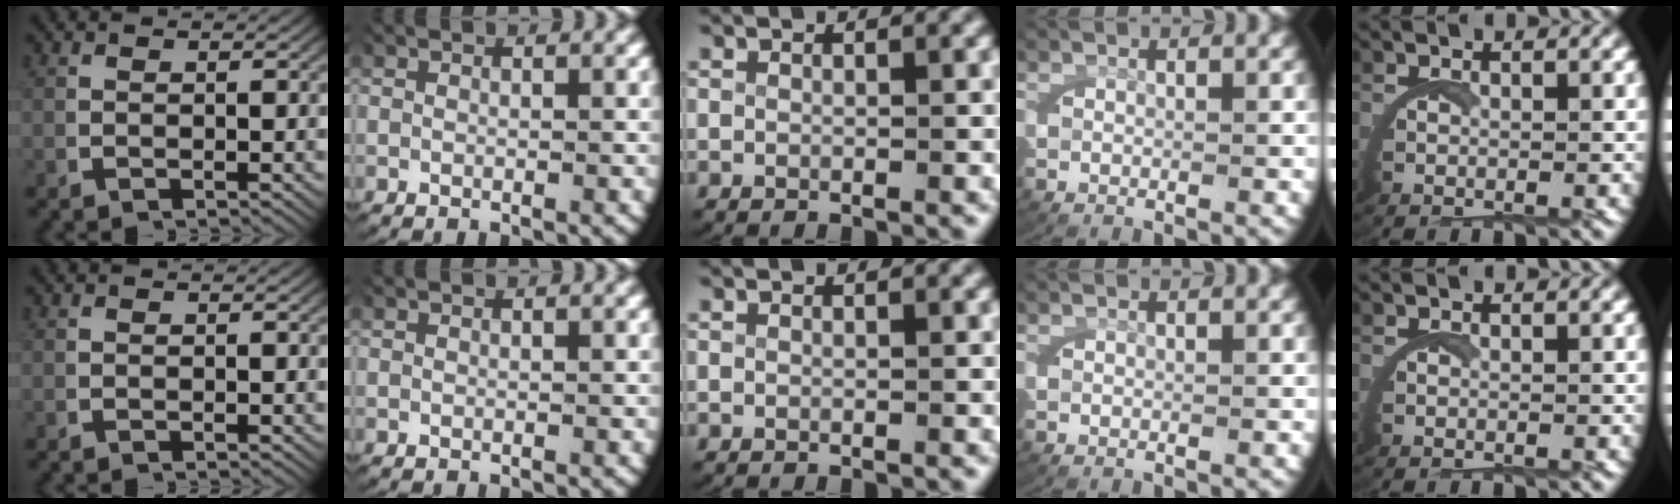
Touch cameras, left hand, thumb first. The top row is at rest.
{}